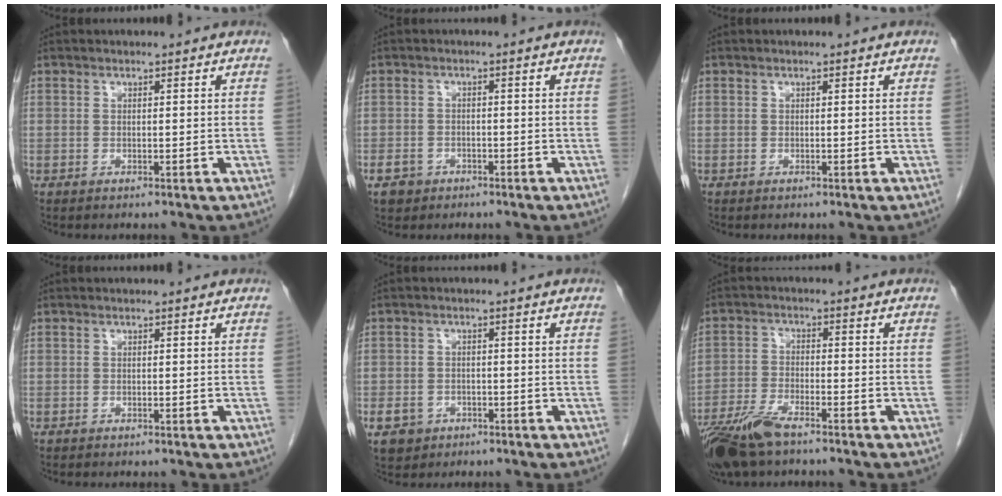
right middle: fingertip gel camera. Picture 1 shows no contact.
{"total": 3.2, "force": [-1.9, 2.5, 0.7], "torque": [-0.015, 0.006, -0.029]}
{"total": 0.0}
{"total": 0.0}
{"total": 4.9, "force": [-2.5, 4.1, 1.2], "torque": [-0.026, 0.006, -0.034]}
{"total": 9.3, "force": [-7.0, 2.5, 5.6], "torque": [-0.113, -0.019, -0.132]}